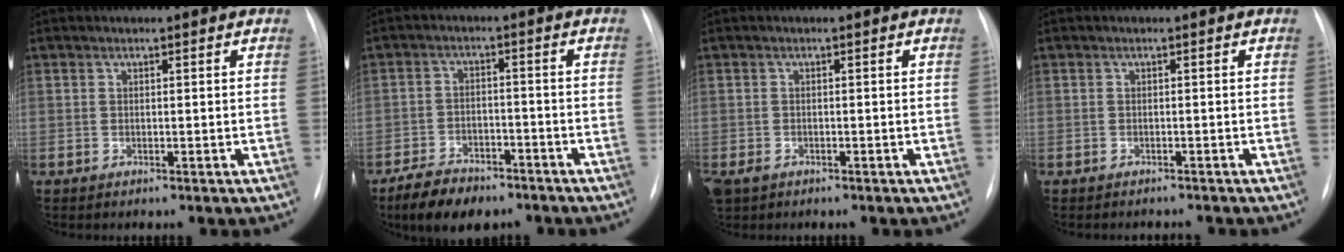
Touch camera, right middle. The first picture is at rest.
{"total": 8.1, "force": [-6.2, 3.6, 3.8], "torque": [-0.074, -0.005, -0.106]}
{"total": 2.5, "force": [-1.5, 1.7, 1.1], "torque": [-0.023, -0.002, -0.019]}
{"total": 2.2, "force": [-2.2, 0.3, 0.2], "torque": [0.002, -0.005, -0.026]}